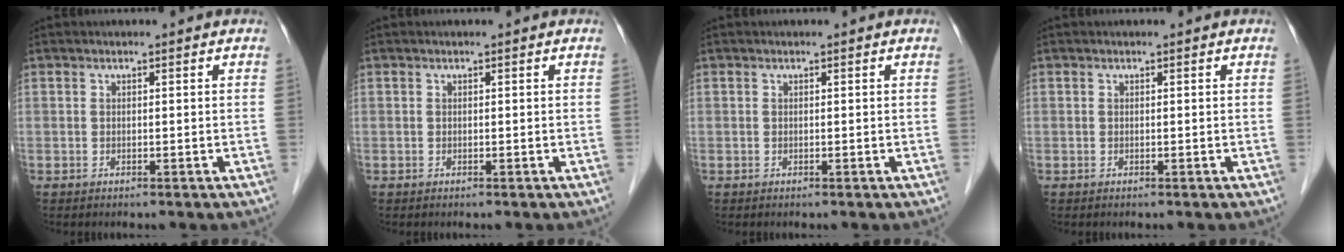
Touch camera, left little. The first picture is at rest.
{"total": 0.0}
{"total": 0.0}
{"total": 0.0}